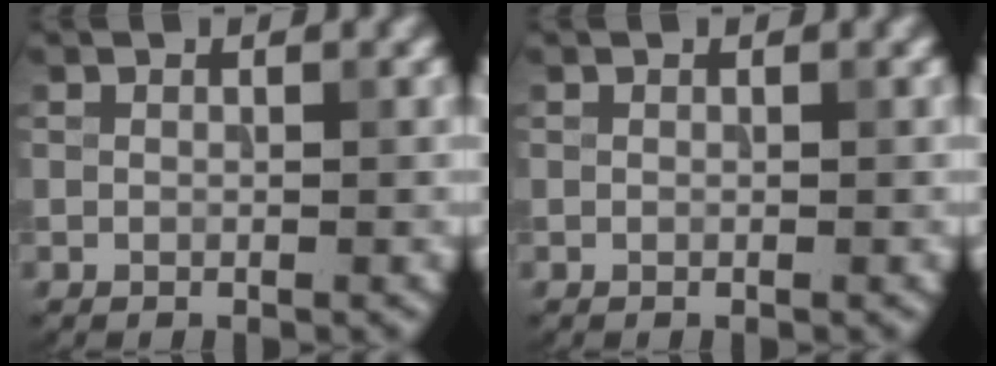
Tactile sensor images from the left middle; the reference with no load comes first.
{"total": 0.0}